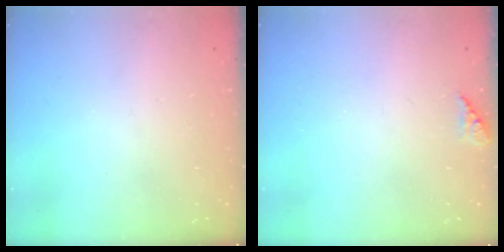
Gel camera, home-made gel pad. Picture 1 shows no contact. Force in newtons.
{"total": 6.0, "press": 6.0, "slide": 0.6}